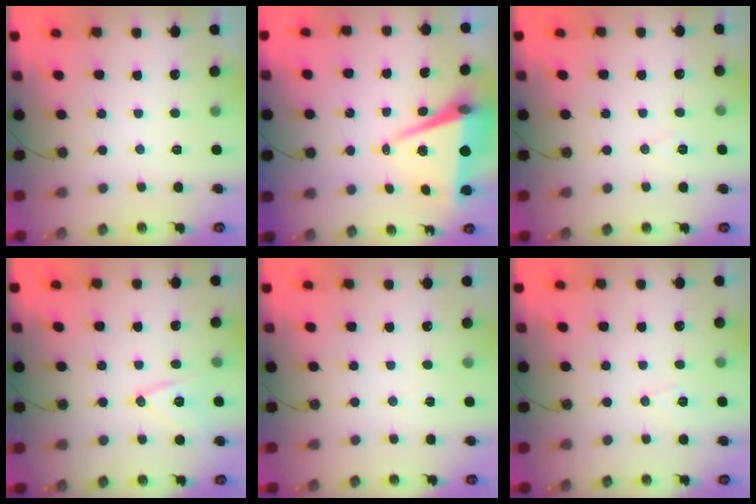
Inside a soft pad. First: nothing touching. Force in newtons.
{"total": 8.5, "press": 7.4, "slide": 4.2}
{"total": 5.6, "press": 3.5, "slide": 4.3}
{"total": 10.8, "press": 10.2, "slide": 3.4}
{"total": 4.8, "press": 2.3, "slide": 4.3}
{"total": 6.7, "press": 6.1, "slide": 2.9}